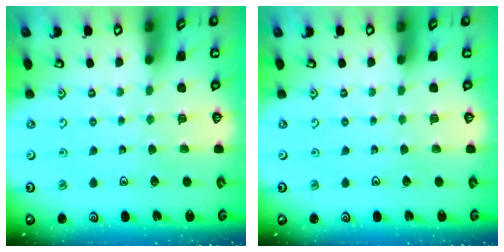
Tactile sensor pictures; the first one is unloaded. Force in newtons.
{"total": 0.0}